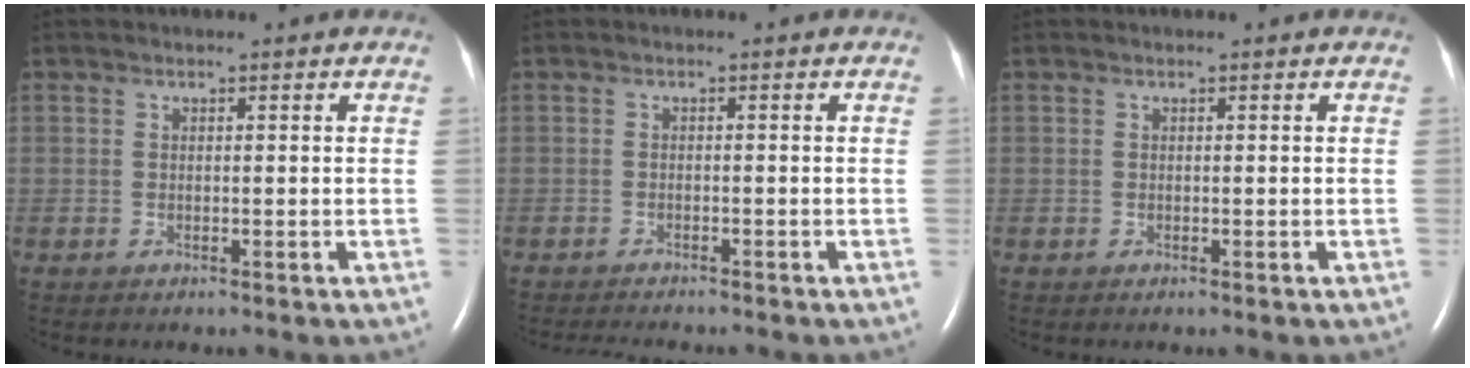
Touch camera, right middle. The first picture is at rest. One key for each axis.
{"total": 4.9, "fx": -4.5, "fy": 0.5, "fz": 1.8, "tx": -0.025, "ty": -0.012, "tz": -0.065}
{"total": 0.0}